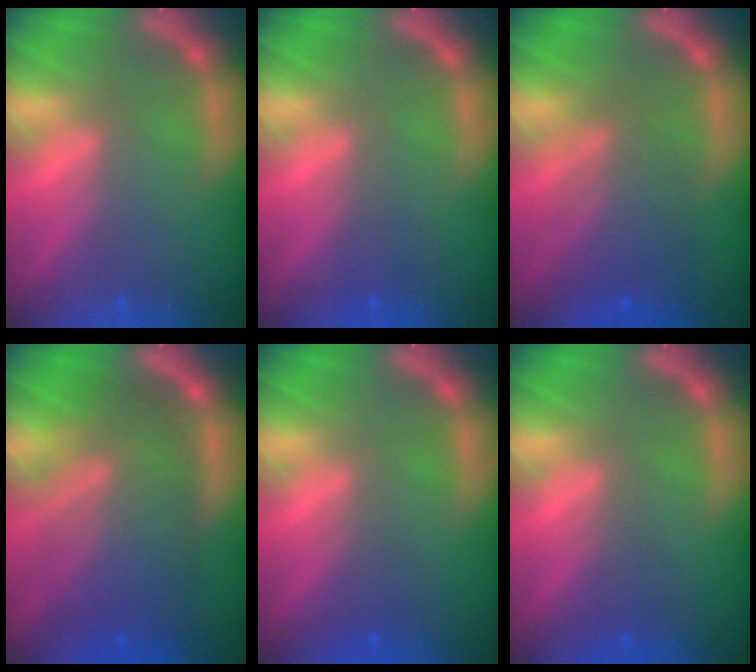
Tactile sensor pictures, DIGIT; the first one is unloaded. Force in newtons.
{"total": 1.0}
{"total": 5.5}
{"total": 10.1}
{"total": 1.5}
{"total": 1.5}